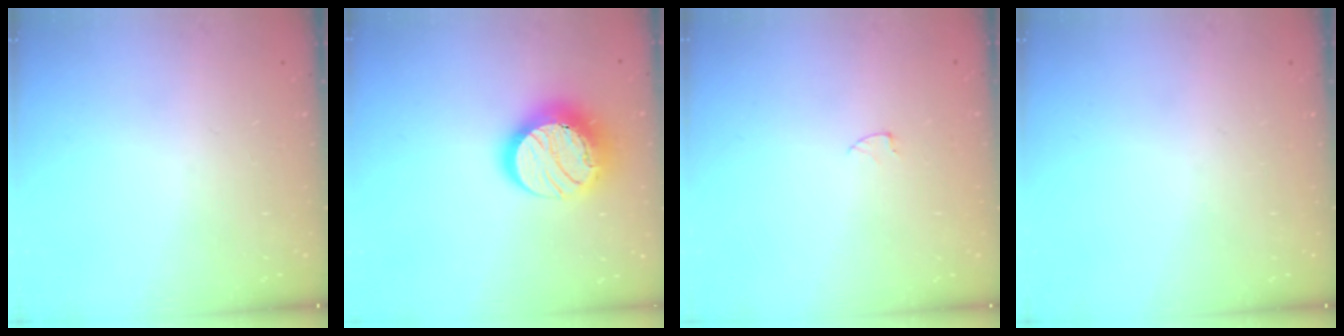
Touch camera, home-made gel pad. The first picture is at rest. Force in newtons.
{"total": 16.9, "press": 16.9, "slide": 1.4}
{"total": 2.6, "press": 2.6, "slide": 0.2}
{"total": 0.0}